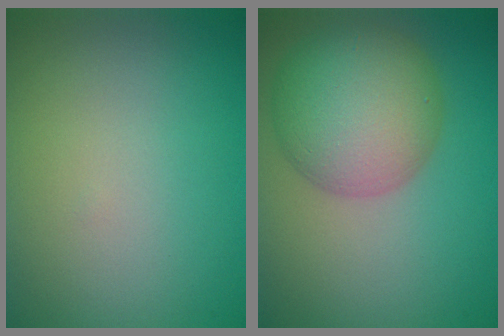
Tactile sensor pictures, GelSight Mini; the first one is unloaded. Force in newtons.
{"total": 8.1, "press": 8.1, "slide": 0.3}